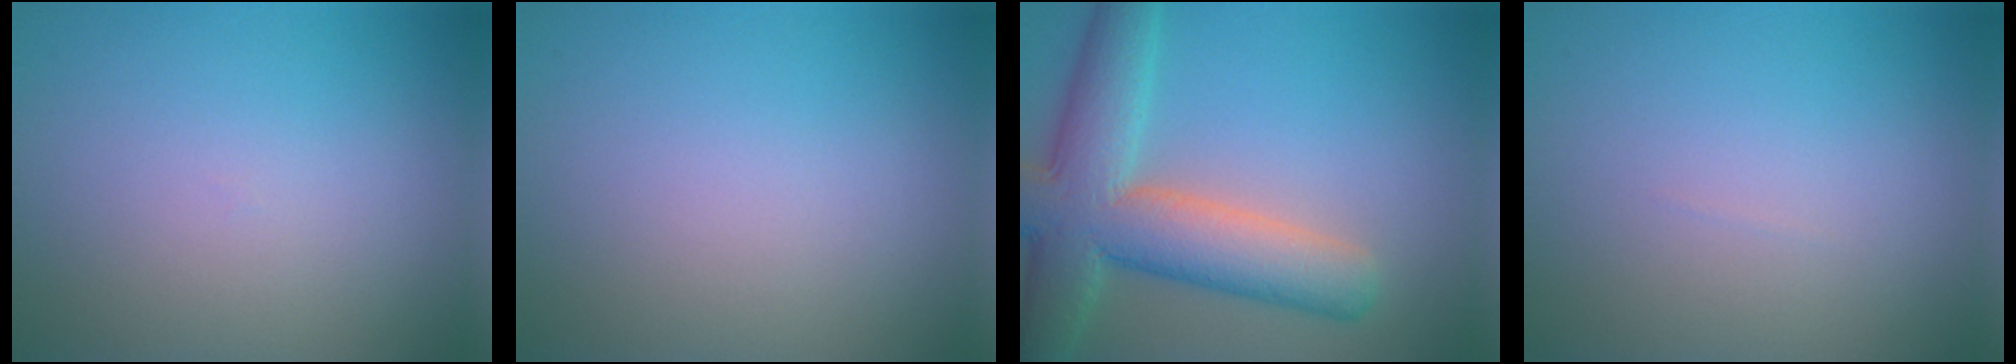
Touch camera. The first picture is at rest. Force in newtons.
{"total": 0.0}
{"total": 9.8, "press": 9.7, "slide": 0.6}
{"total": 0.0}